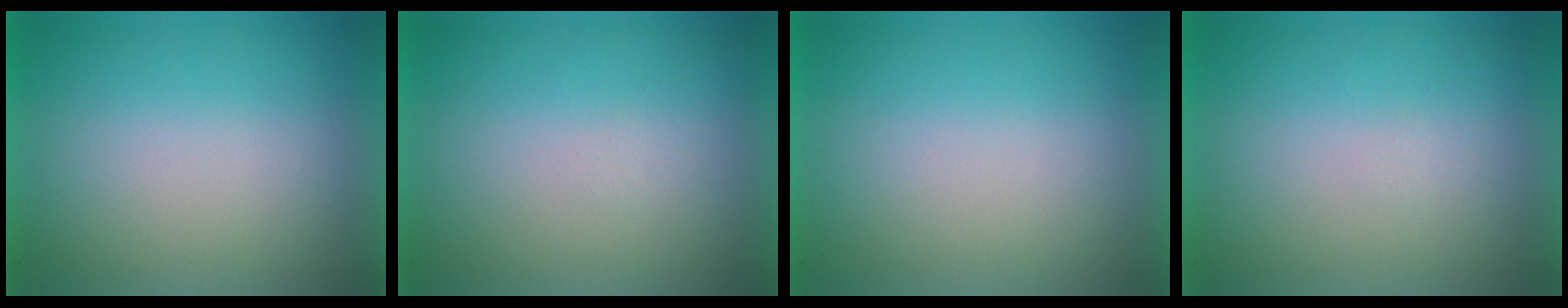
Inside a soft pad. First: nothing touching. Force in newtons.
{"total": 1.0}
{"total": 0.0}
{"total": 1.0}